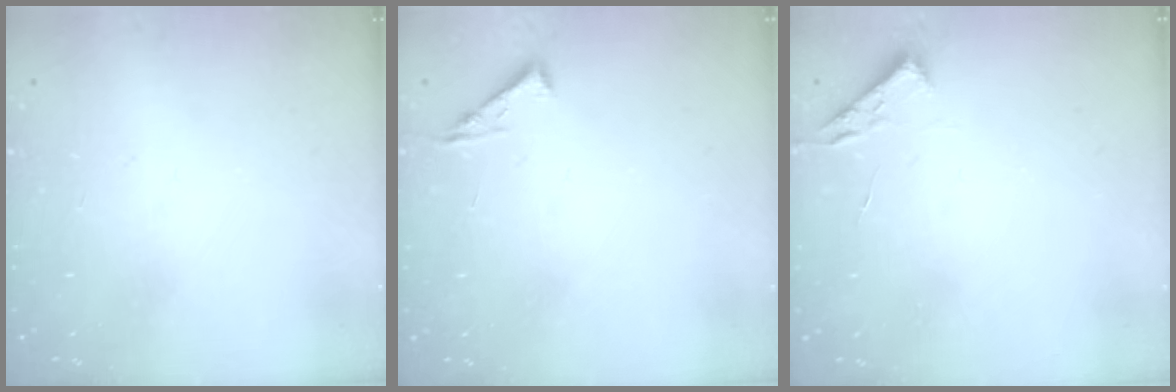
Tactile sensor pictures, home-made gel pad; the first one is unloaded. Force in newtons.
{"total": 5.3, "press": 5.2, "slide": 0.7}
{"total": 3.1, "press": 3.0, "slide": 0.4}